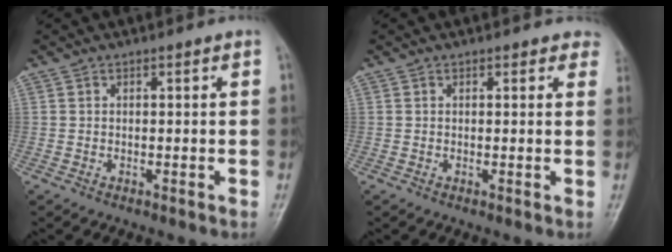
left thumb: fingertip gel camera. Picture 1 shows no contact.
{"total": 3.0, "force": [2.4, 1.5, 0.9], "torque": [0.021, -0.005, 0.011]}